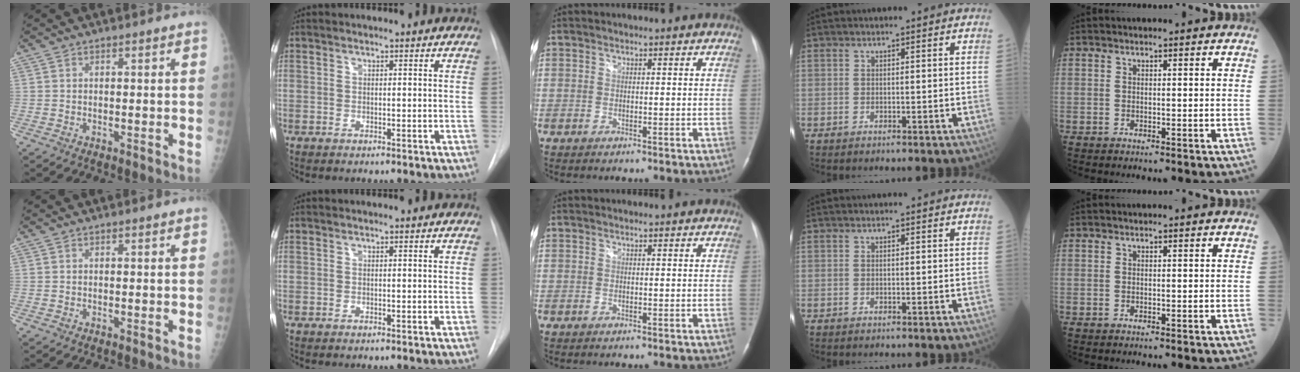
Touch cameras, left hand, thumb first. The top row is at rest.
{}